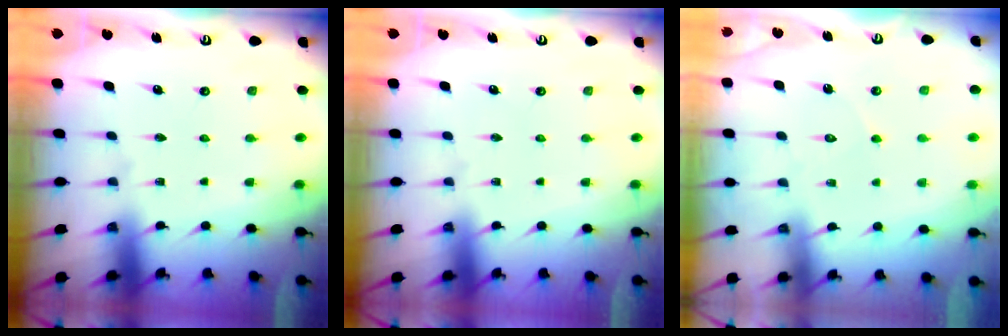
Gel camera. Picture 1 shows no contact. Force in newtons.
{"total": 0.0}
{"total": 3.8, "press": 3.8, "slide": 0.3}